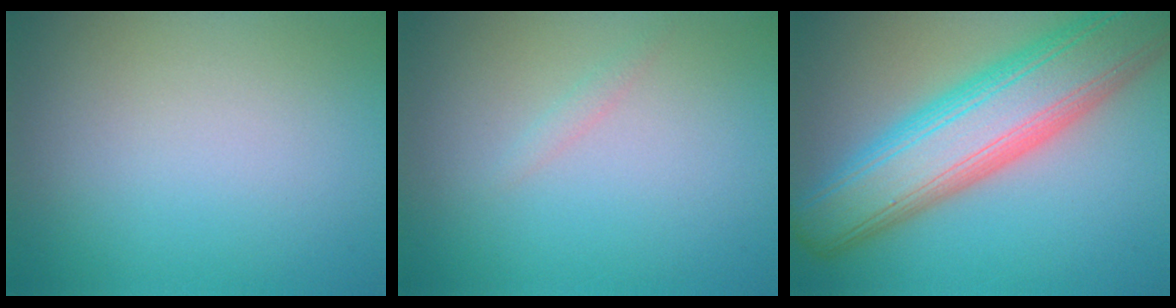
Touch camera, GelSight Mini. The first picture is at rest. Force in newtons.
{"total": 0.7, "press": 0.7, "slide": 0.1}
{"total": 11.3, "press": 11.3, "slide": 0.6}